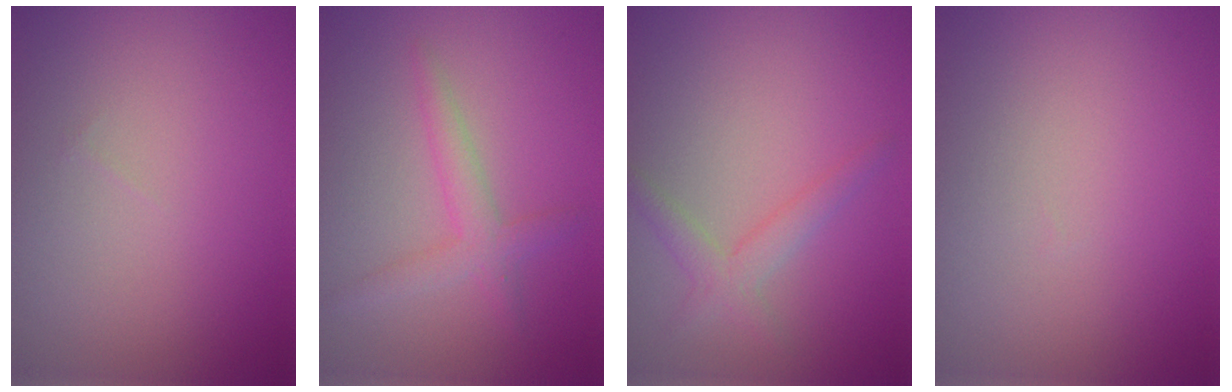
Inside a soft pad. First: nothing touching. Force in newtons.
{"total": 2.4, "press": 2.4, "slide": 0.3}
{"total": 2.1, "press": 2.1, "slide": 0.1}
{"total": 0.0}